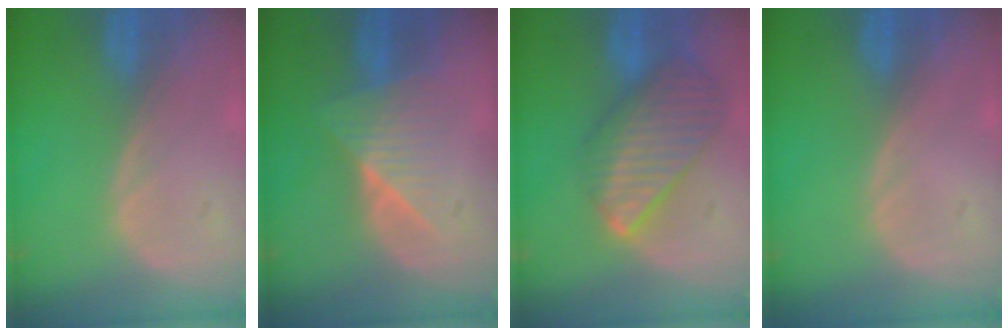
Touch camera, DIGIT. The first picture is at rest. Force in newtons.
{"total": 6.6, "press": 5.9, "slide": 2.9}
{"total": 9.7, "press": 8.5, "slide": 4.7}
{"total": 0.0}